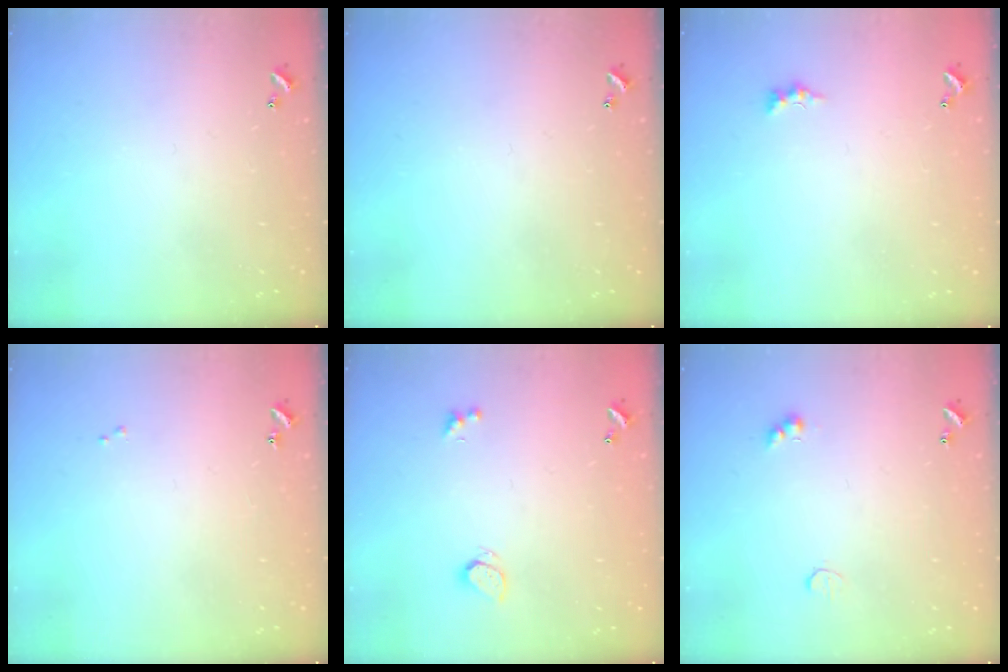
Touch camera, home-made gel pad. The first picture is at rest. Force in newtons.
{"total": 0.0}
{"total": 0.0}
{"total": 0.0}
{"total": 0.8, "press": 0.7, "slide": 0.5}
{"total": 2.6, "press": 2.4, "slide": 0.8}